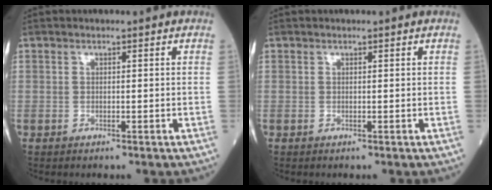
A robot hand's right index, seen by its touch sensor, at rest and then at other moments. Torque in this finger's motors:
{"motor_torque": [0.12, -0.02, 0.04, 0.01]}